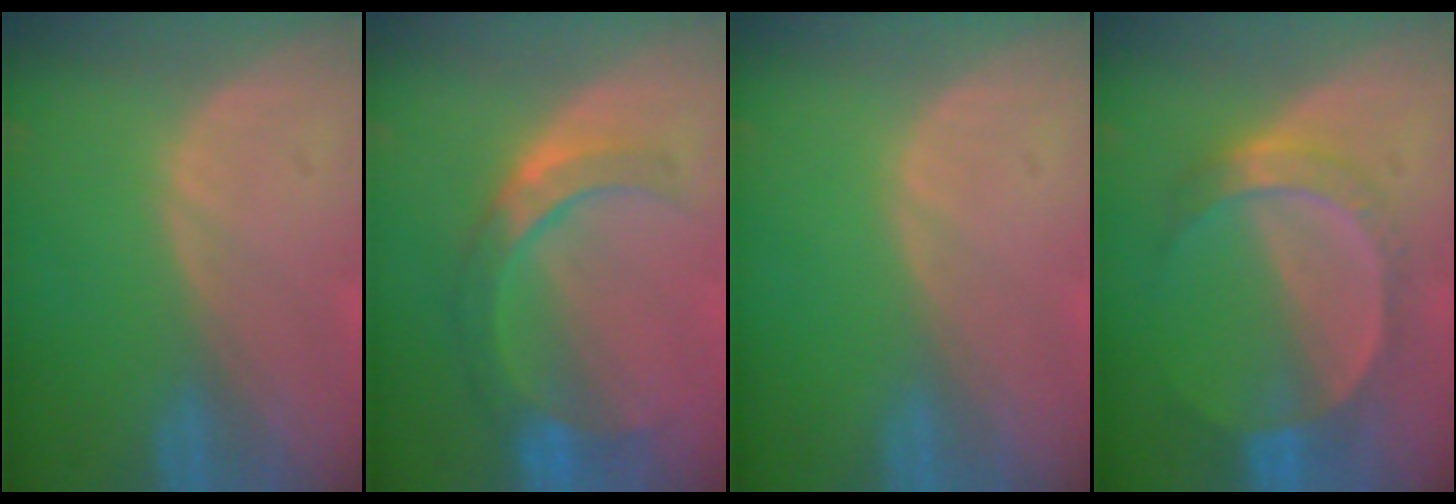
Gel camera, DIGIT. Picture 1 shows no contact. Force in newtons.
{"total": 7.0, "press": 6.9, "slide": 1.0}
{"total": 0.0}
{"total": 7.2, "press": 6.4, "slide": 3.3}